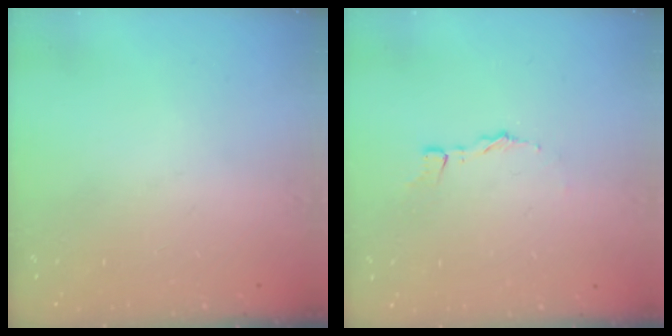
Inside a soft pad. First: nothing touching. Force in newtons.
{"total": 2.6, "press": 2.6, "slide": 0.2}